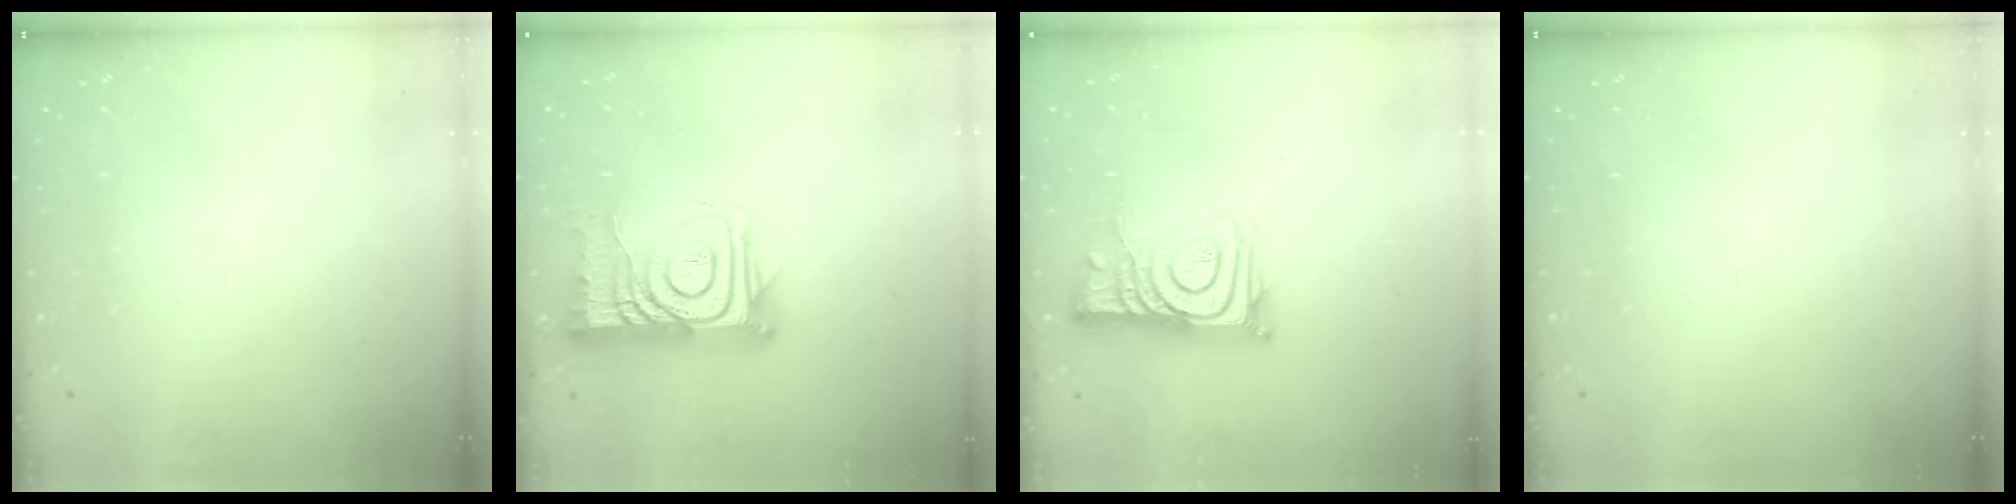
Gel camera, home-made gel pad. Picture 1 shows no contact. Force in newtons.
{"total": 15.4, "press": 15.3, "slide": 1.4}
{"total": 11.4, "press": 11.3, "slide": 0.9}
{"total": 0.0}